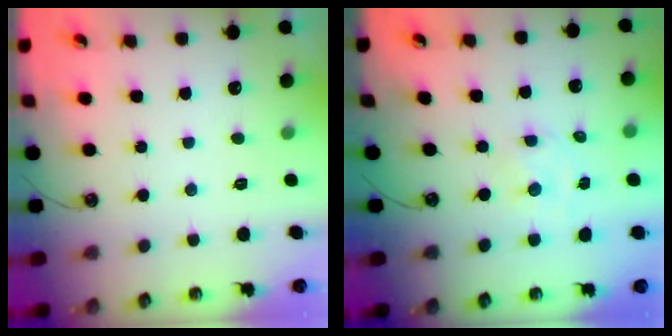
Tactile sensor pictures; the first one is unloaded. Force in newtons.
{"total": 1.0, "press": 1.0, "slide": 0.2}